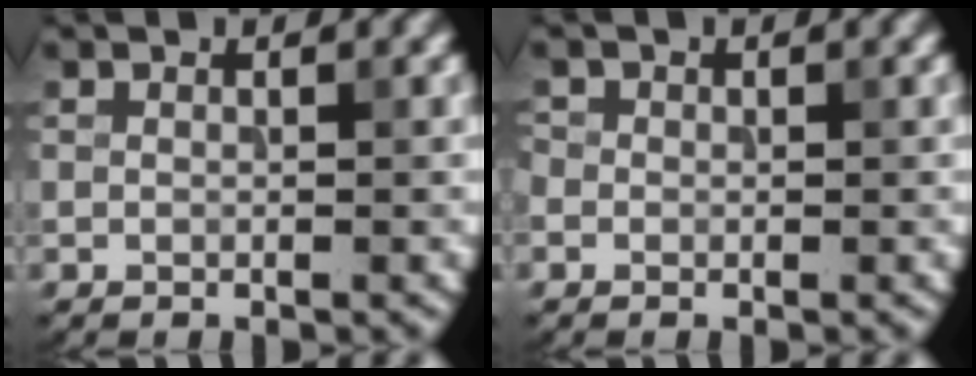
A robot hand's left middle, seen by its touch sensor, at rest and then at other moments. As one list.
[{"total": 0.9, "force": [0.0, 0.9, 0.2], "torque": [-0.006, -0.003, -0.005]}]